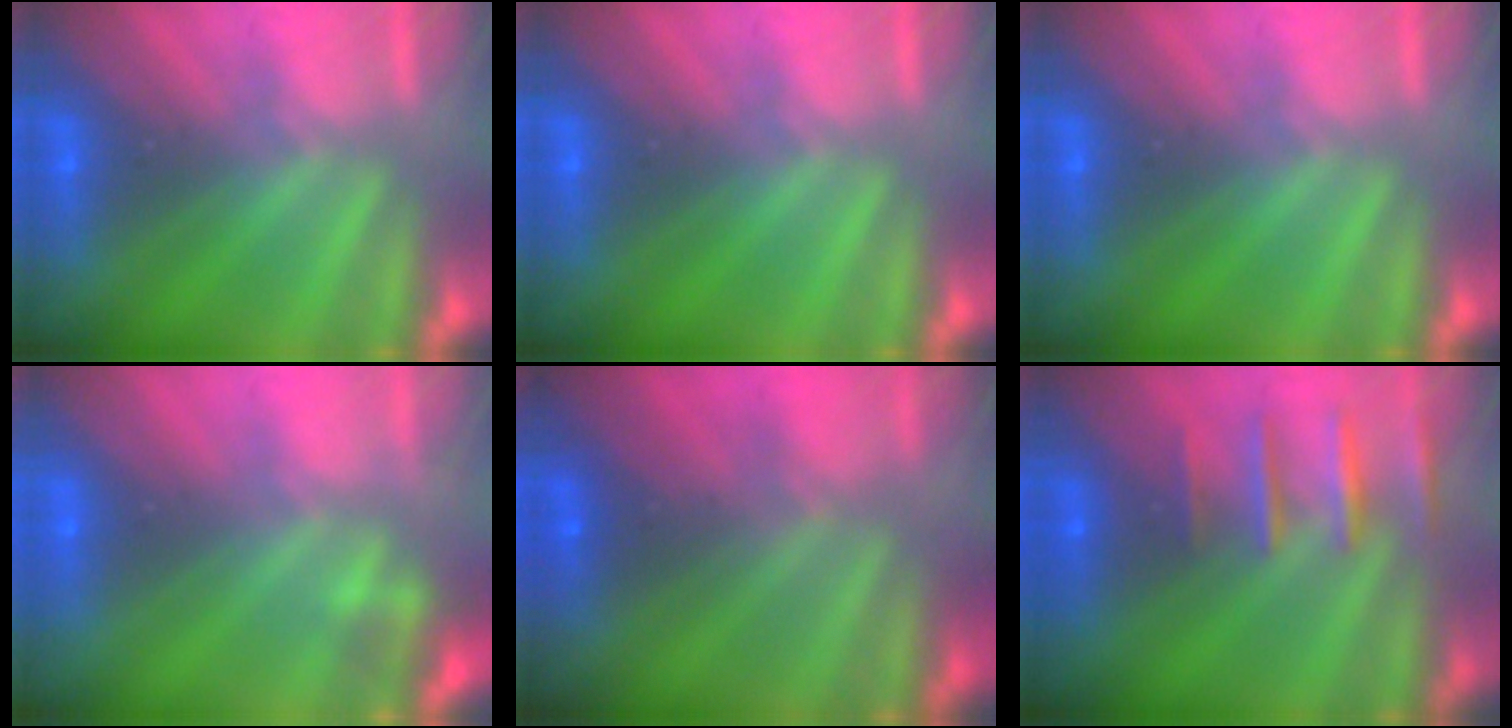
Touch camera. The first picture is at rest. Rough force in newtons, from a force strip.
{"total": 0.0}
{"total": 0.0}
{"total": 2.2}
{"total": 2.9}
{"total": 2.5}